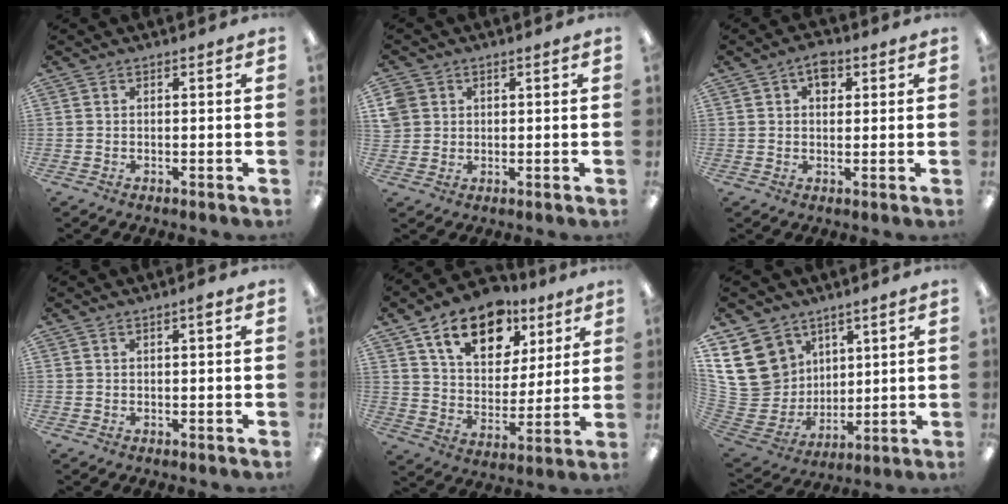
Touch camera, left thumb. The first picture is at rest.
{"total": 3.8, "force": [1.2, 3.5, 0.8], "torque": [-0.017, 0.005, 0.023]}
{"total": 4.0, "force": [1.9, 2.7, 2.3], "torque": [-0.018, -0.006, 0.026]}
{"total": 1.4, "force": [0.6, 0.2, 1.3], "torque": [-0.026, 0.002, 0.010]}
{"total": 16.4, "force": [10.2, 9.9, 8.2], "torque": [-0.131, -0.044, 0.182]}
{"total": 17.3, "force": [7.4, 14.1, 7.0], "torque": [-0.177, -0.042, 0.150]}